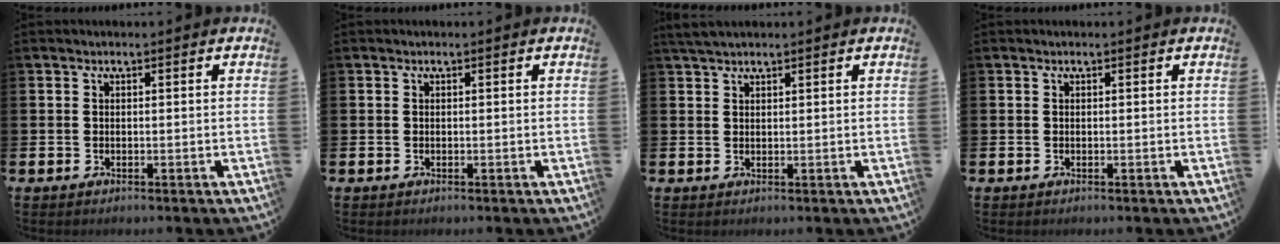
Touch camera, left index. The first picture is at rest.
{"total": 0.0}
{"total": 2.3, "force": [2.0, 0.6, 0.9], "torque": [-0.019, 0.003, 0.038]}
{"total": 0.0}